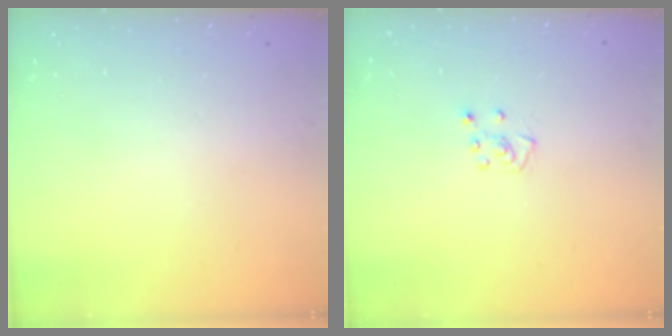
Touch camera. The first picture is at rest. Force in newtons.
{"total": 3.7, "press": 3.6, "slide": 0.4}